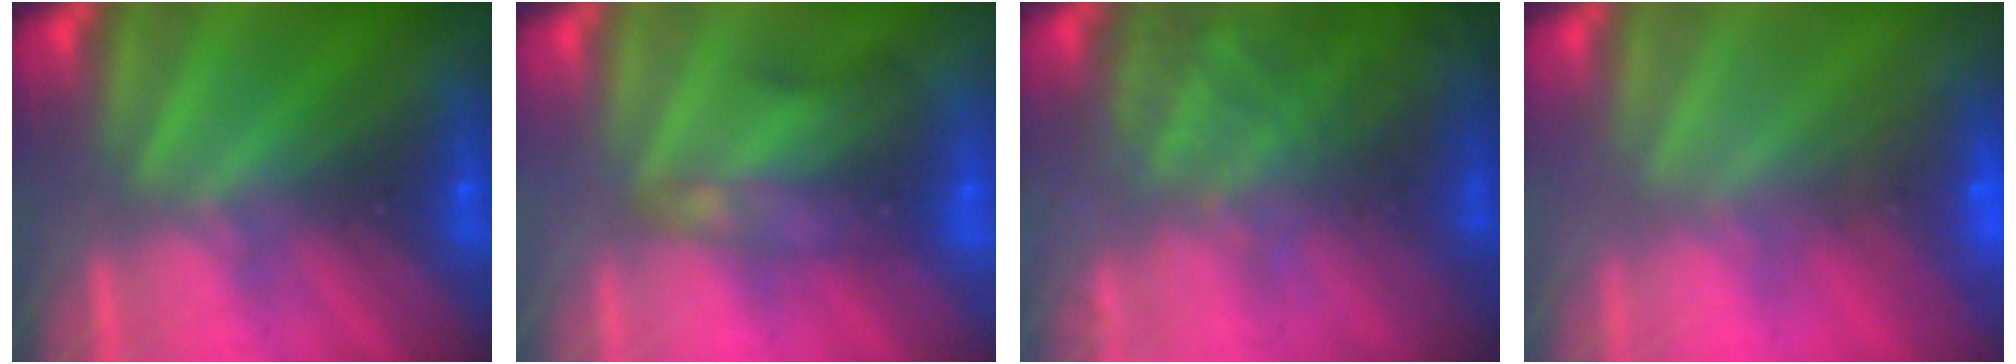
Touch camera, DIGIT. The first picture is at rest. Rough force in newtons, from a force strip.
{"total": 2.1}
{"total": 7.2}
{"total": 7.2}